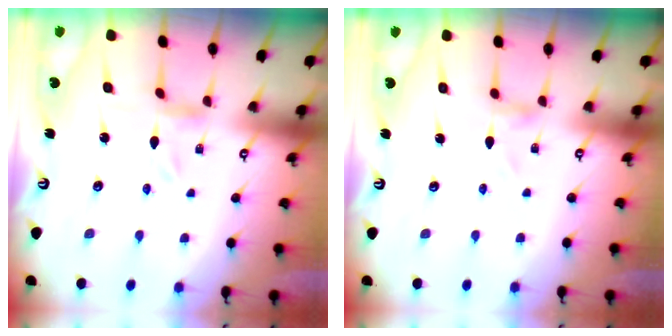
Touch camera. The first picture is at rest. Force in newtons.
{"total": 0.0}